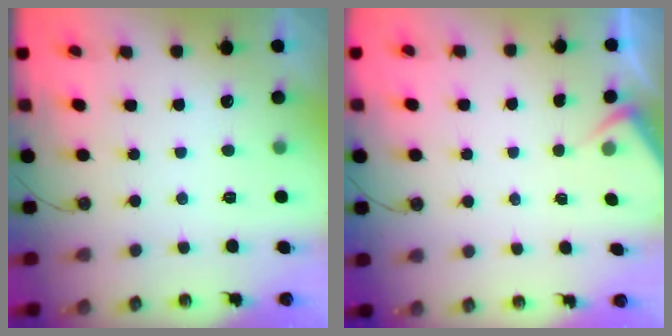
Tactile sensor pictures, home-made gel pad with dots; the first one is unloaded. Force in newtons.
{"total": 2.8, "press": 2.7, "slide": 0.4}